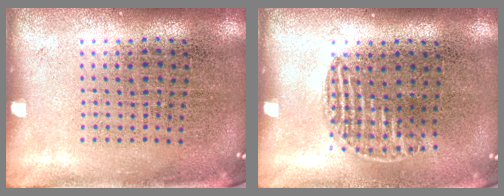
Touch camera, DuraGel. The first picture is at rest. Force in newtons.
{"total": 1.0, "press": 0.8, "slide": 0.6}